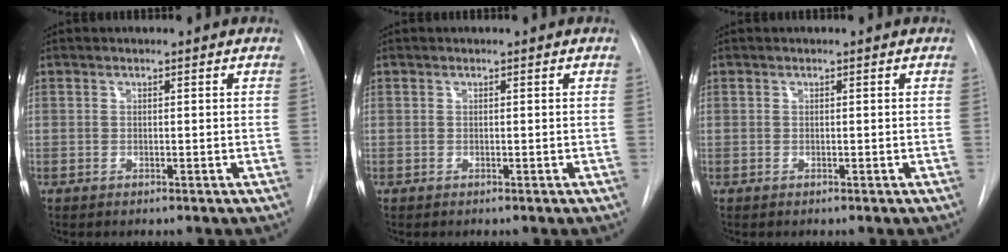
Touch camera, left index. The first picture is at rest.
{"total": 0.0}
{"total": 0.0}